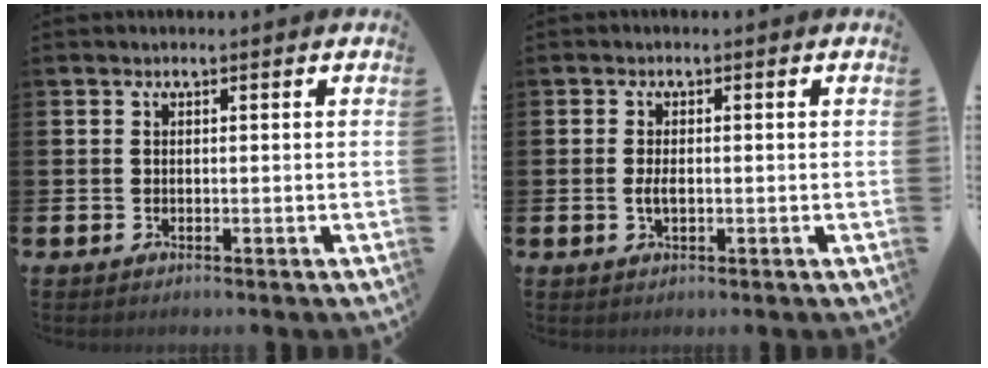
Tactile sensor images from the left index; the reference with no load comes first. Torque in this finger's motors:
{"motor_torque": [0.44, 0.02, 0.04, 0.09]}